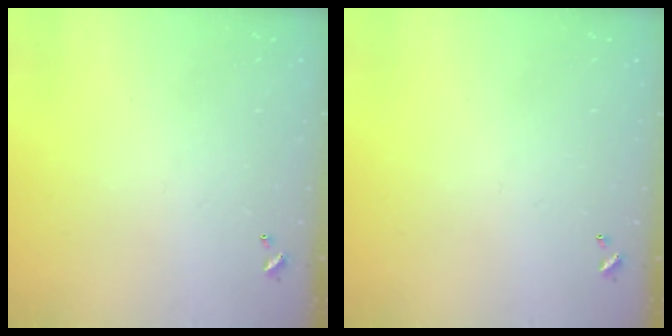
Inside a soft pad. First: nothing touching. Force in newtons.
{"total": 0.0}